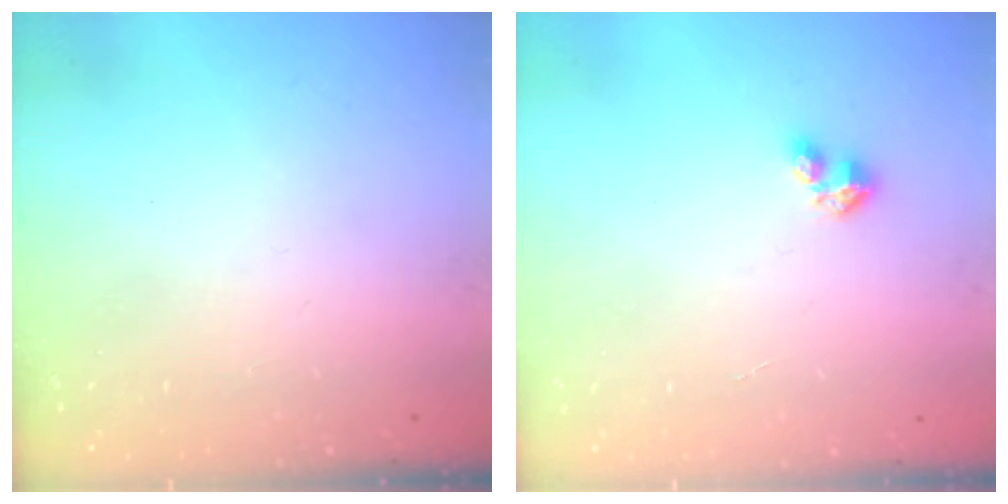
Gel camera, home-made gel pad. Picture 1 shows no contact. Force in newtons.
{"total": 2.7, "press": 2.7, "slide": 0.3}